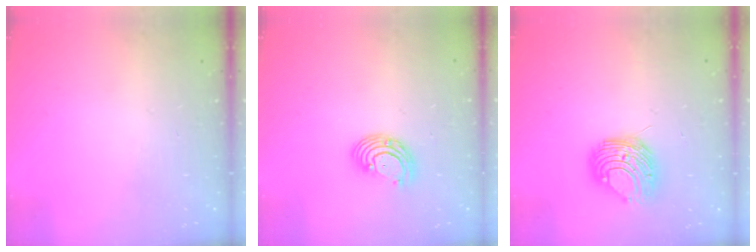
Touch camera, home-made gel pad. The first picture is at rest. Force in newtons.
{"total": 5.8, "press": 5.8, "slide": 0.7}
{"total": 10.3, "press": 10.2, "slide": 1.1}